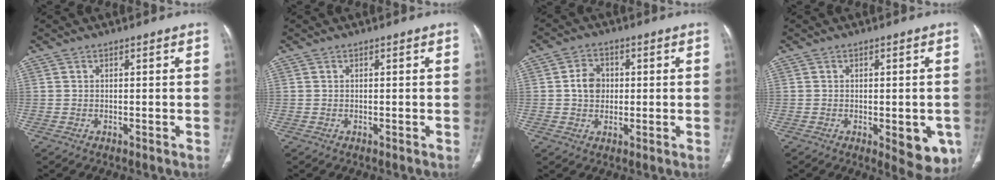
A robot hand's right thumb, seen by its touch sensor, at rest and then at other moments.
{"total": 0.0}
{"total": 5.2, "force": [0.3, 4.3, 2.9], "torque": [-0.034, 0.007, 0.002]}
{"total": 8.6, "force": [-2.7, 3.7, 7.3], "torque": [-0.063, -0.007, -0.025]}